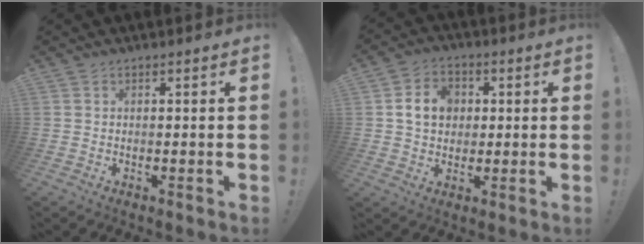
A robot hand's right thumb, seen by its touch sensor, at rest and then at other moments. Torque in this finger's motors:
{"motor_torque": [1.12, 1.09, 0.17, -0.03, 0.00]}